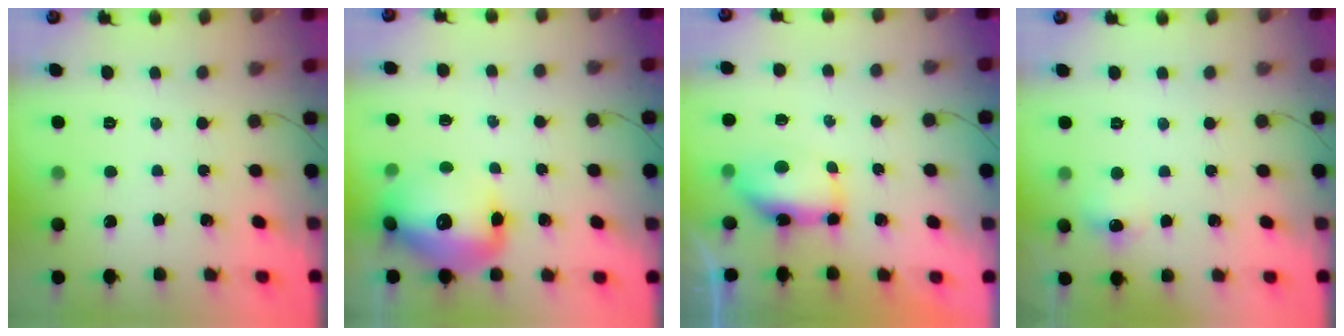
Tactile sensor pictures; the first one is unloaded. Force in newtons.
{"total": 16.4, "press": 15.9, "slide": 4.2}
{"total": 12.5, "press": 9.3, "slide": 8.3}
{"total": 6.5, "press": 6.4, "slide": 1.3}